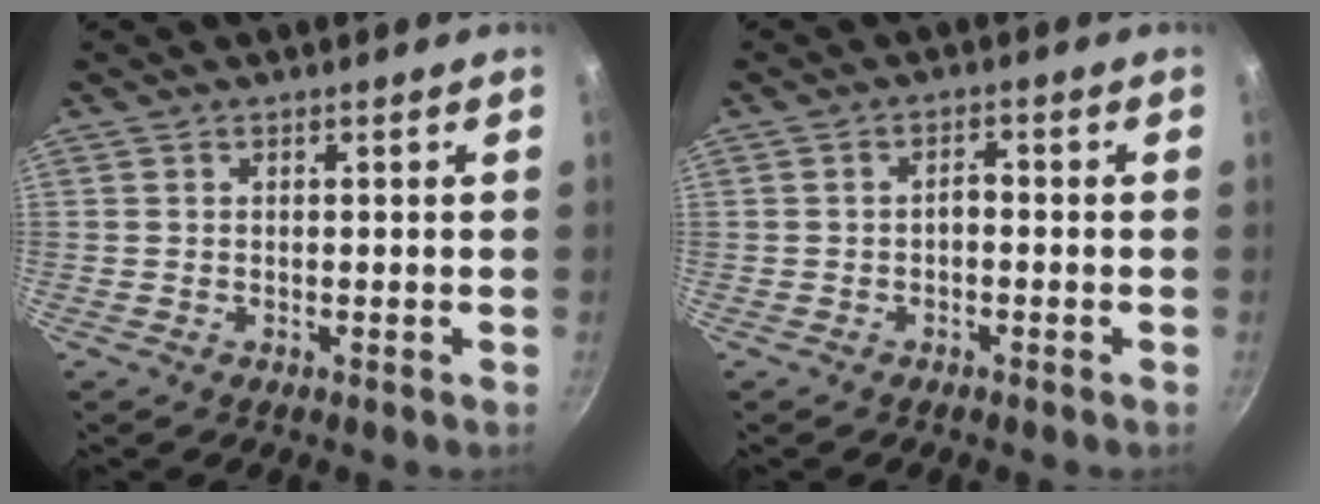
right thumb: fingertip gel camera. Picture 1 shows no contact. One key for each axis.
{"total": 2.3, "fx": -0.8, "fy": 1.2, "fz": 1.7, "tx": -0.022, "ty": 0.017, "tz": -0.015}